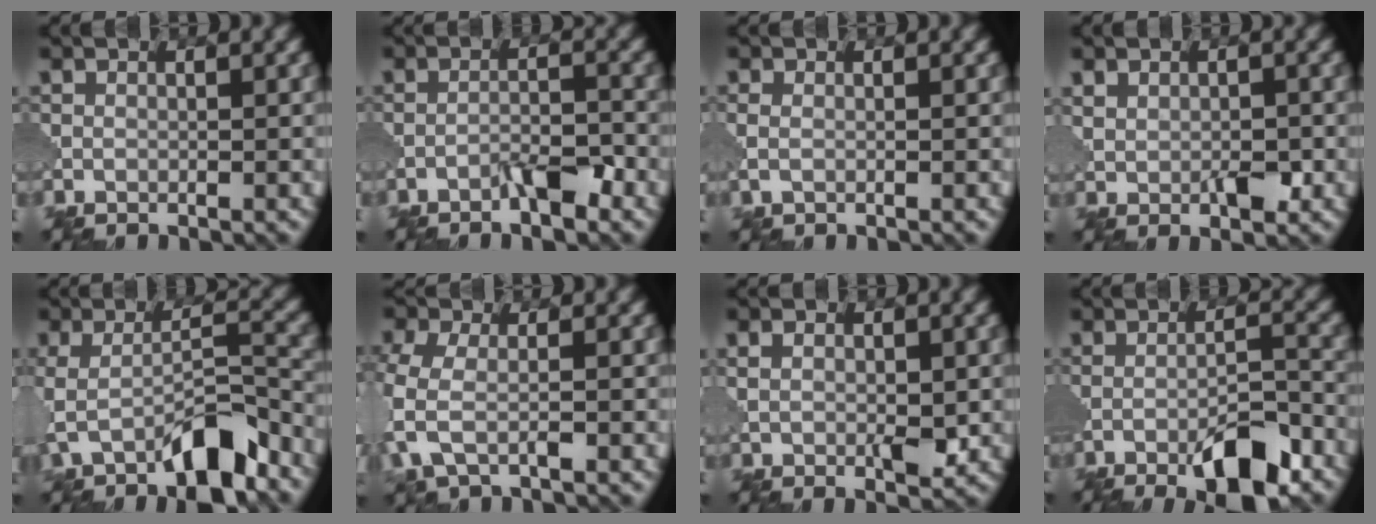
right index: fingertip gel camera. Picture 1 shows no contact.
{"total": 2.9, "force": [-2.0, 0.6, 2.0], "torque": [-0.037, 0.008, -0.039]}
{"total": 1.1, "force": [0.0, 0.7, 0.9], "torque": [-0.023, -0.003, 0.000]}
{"total": 3.1, "force": [0.1, 1.9, 2.4], "torque": [-0.042, -0.001, 0.002]}
{"total": 6.5, "force": [-2.7, 1.9, 5.7], "torque": [-0.104, -0.005, -0.051]}
{"total": 4.9, "force": [-1.7, 2.4, 3.9], "torque": [-0.106, -0.001, -0.042]}
{"total": 3.6, "force": [0.0, 1.8, 3.1], "torque": [-0.057, 0.000, 0.004]}
{"total": 7.4, "force": [-4.1, 1.8, 5.9], "torque": [-0.096, 0.002, -0.061]}